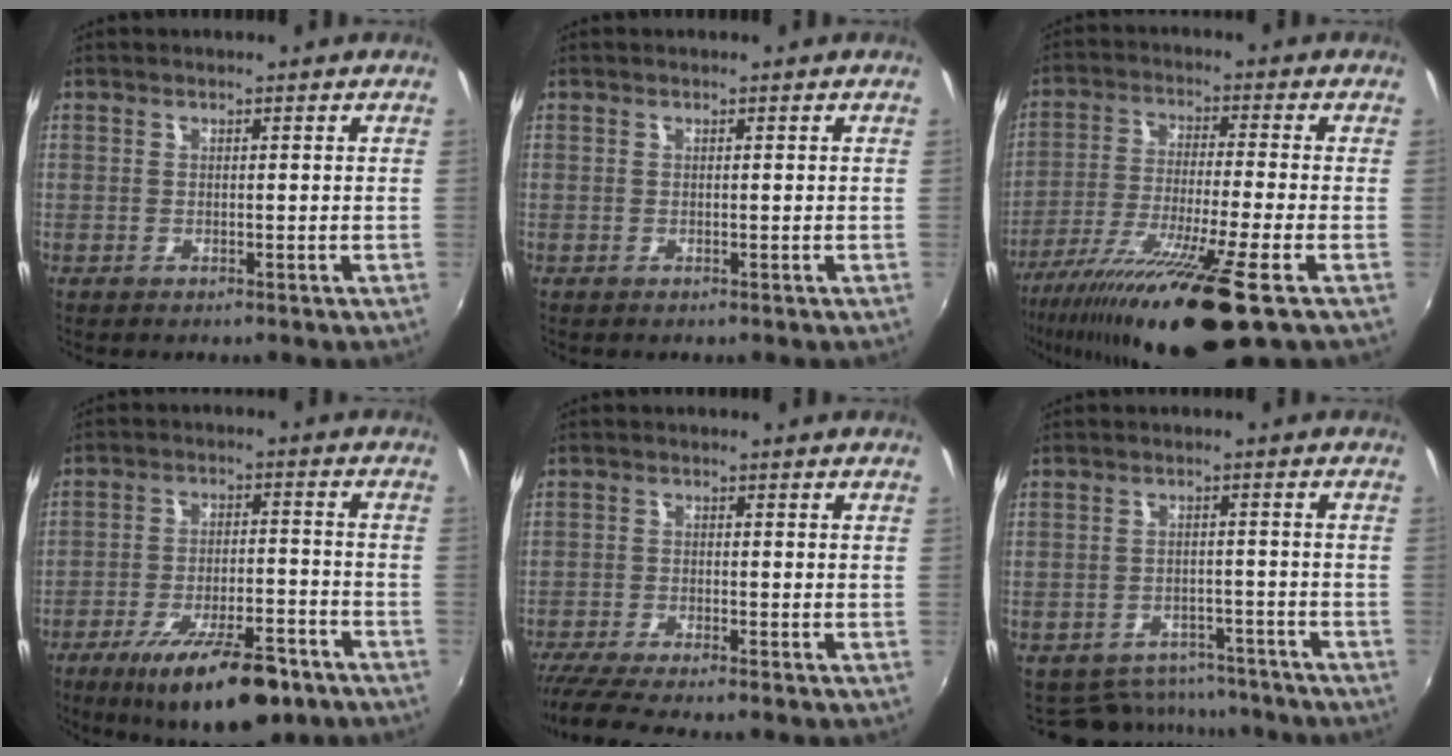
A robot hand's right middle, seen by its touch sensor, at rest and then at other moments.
{"total": 0.0}
{"total": 17.9, "force": [-11.7, -0.2, 13.5], "torque": [-0.269, -0.055, -0.200]}
{"total": 16.3, "force": [-10.9, 5.0, 11.1], "torque": [-0.191, -0.017, -0.160]}
{"total": 7.6, "force": [-6.8, -0.4, 3.5], "torque": [-0.091, -0.031, -0.118]}
{"total": 10.3, "force": [-9.0, 4.7, 1.9], "torque": [-0.051, 0.016, -0.113]}